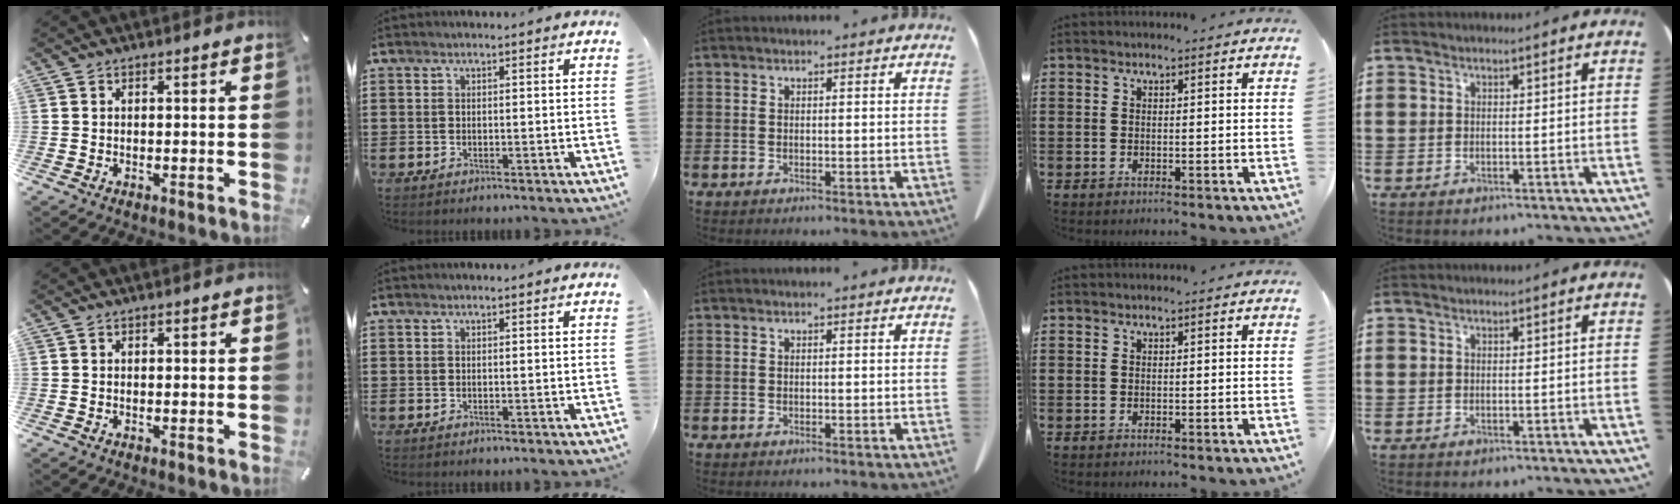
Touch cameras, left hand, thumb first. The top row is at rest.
{}